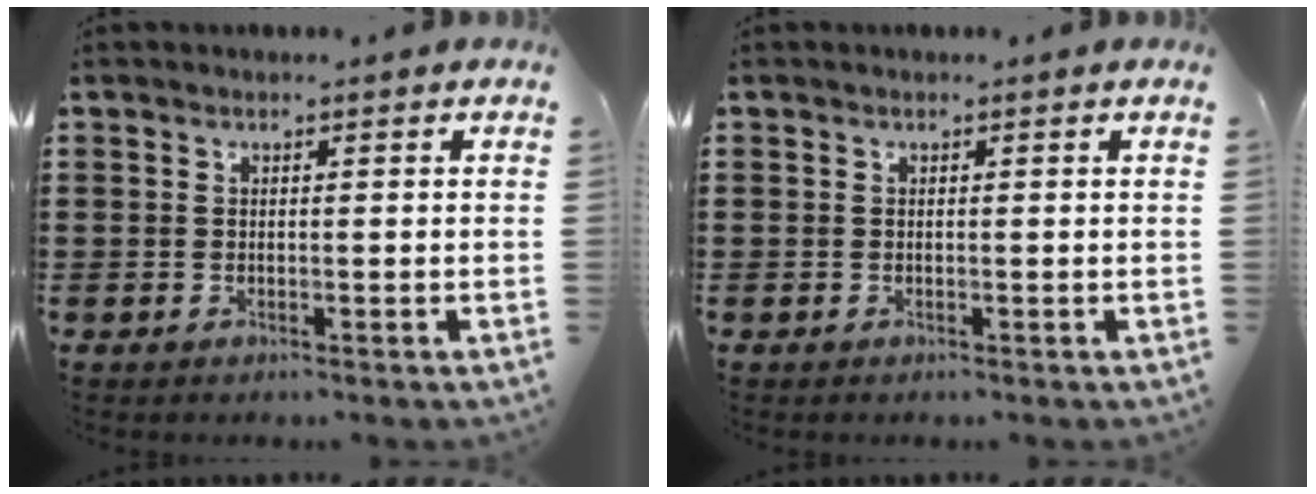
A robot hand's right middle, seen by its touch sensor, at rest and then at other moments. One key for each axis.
{"total": 0.0}